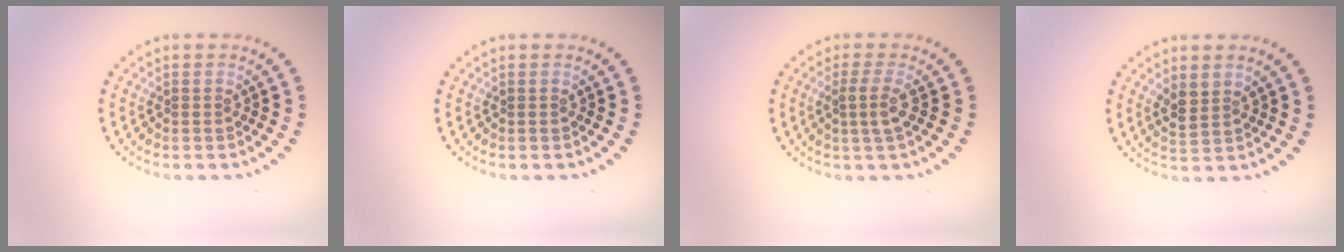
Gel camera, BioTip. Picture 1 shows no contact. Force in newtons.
{"total": 0.0}
{"total": 1.9, "press": 1.5, "slide": 1.1}
{"total": 2.1, "press": 1.8, "slide": 0.9}